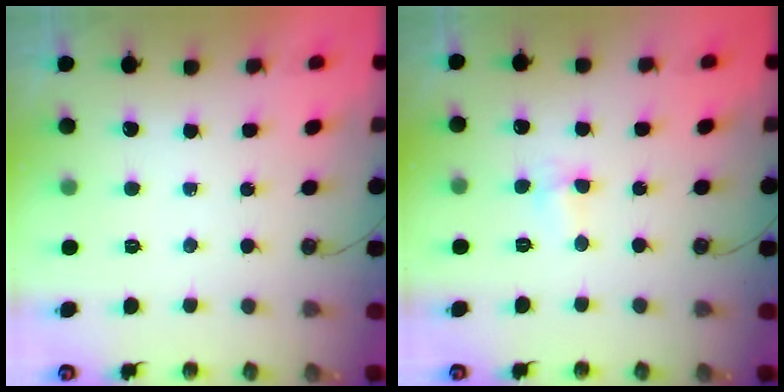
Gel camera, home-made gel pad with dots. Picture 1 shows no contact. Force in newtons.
{"total": 4.5, "press": 4.5, "slide": 0.6}